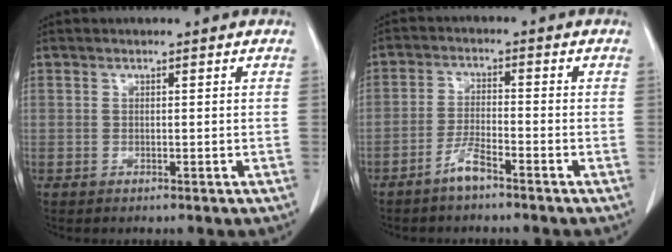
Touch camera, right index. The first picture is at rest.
{"total": 3.1, "force": [-2.4, 0.2, 1.9], "torque": [-0.040, 0.001, -0.048]}